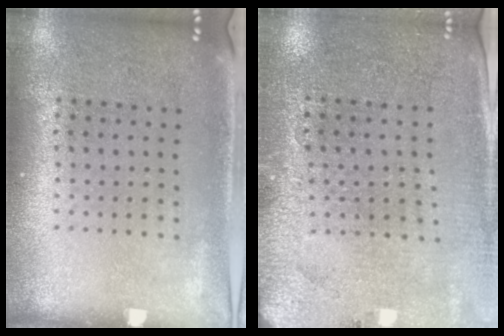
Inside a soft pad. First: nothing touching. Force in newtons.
{"total": 2.8, "press": 2.8, "slide": 0.5}